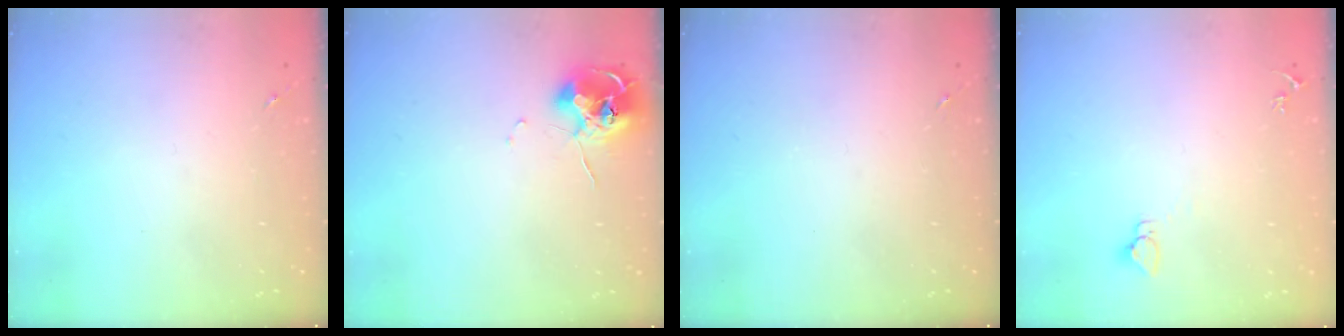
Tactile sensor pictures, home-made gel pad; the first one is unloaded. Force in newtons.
{"total": 9.8, "press": 9.8, "slide": 0.5}
{"total": 0.0}
{"total": 2.9, "press": 2.9, "slide": 0.1}